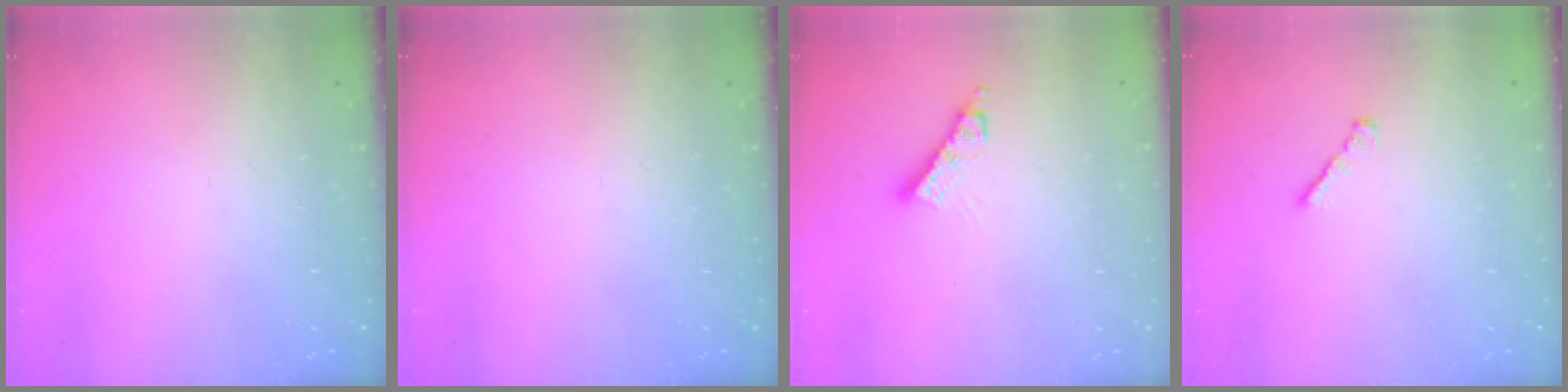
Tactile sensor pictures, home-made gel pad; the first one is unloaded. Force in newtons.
{"total": 0.0}
{"total": 6.1, "press": 6.1, "slide": 0.4}
{"total": 1.6, "press": 1.5, "slide": 0.5}